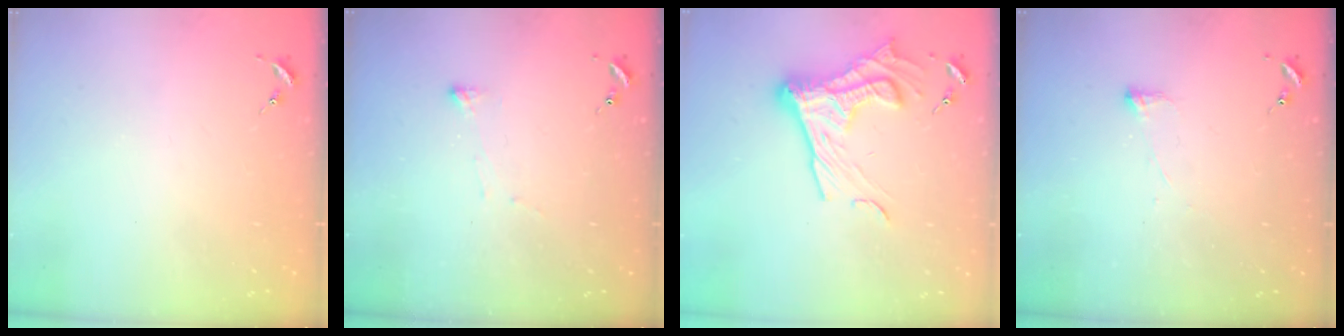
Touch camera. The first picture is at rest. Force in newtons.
{"total": 3.5, "press": 3.5, "slide": 0.4}
{"total": 16.5, "press": 16.5, "slide": 1.4}
{"total": 2.8, "press": 2.7, "slide": 0.7}